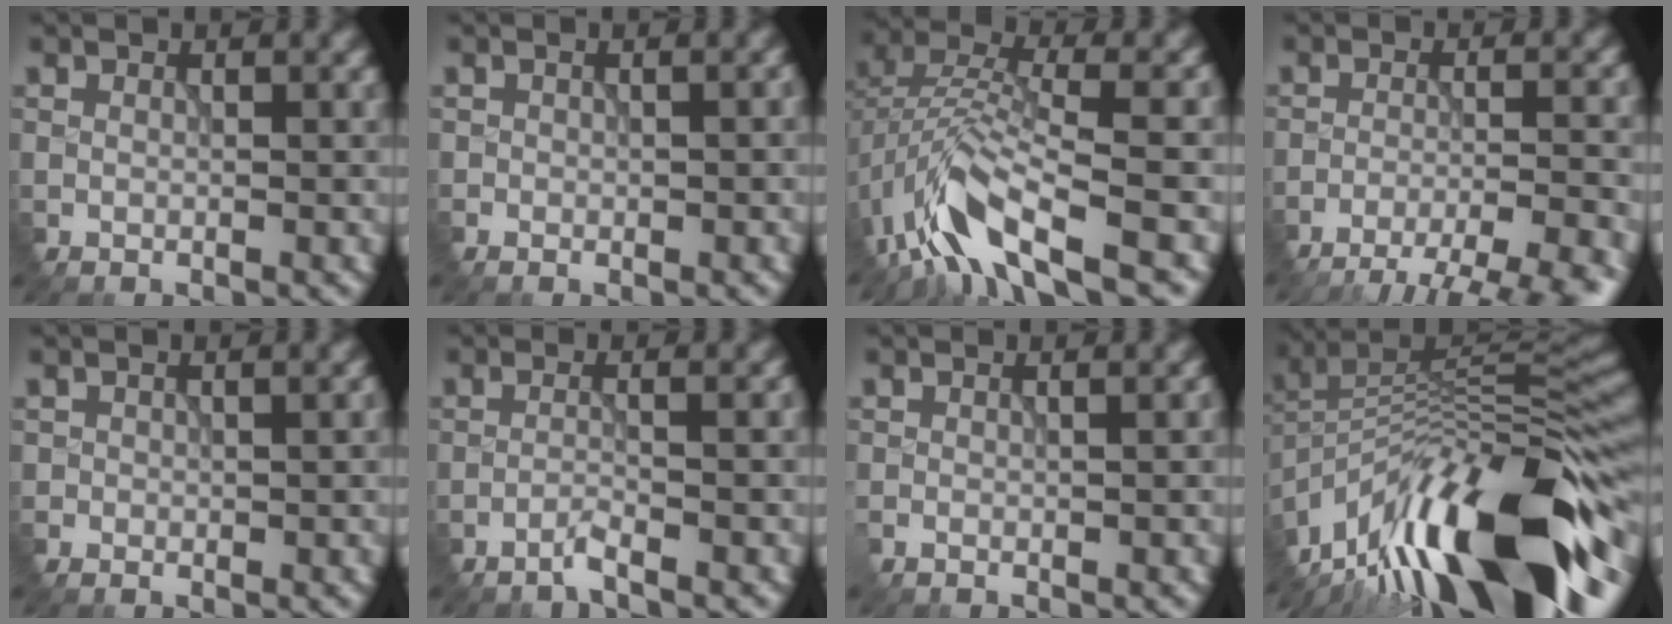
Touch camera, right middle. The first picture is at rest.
{"total": 0.7, "force": [-0.2, 0.3, 0.6], "torque": [-0.003, -0.003, 0.010]}
{"total": 7.9, "force": [-4.9, 2.2, 5.8], "torque": [-0.109, 0.006, -0.096]}
{"total": 8.7, "force": [-7.3, 1.4, 4.5], "torque": [-0.062, -0.010, -0.094]}
{"total": 1.0, "force": [-0.3, 0.7, 0.6], "torque": [-0.001, -0.003, 0.010]}
{"total": 1.9, "force": [-1.5, -0.2, 1.1], "torque": [-0.013, 0.009, -0.036]}
{"total": 1.2, "force": [-0.2, 0.5, 1.0], "torque": [-0.004, 0.001, -0.001]}
{"total": 17.4, "force": [-9.4, 5.4, 13.6], "torque": [-0.226, 0.023, -0.161]}